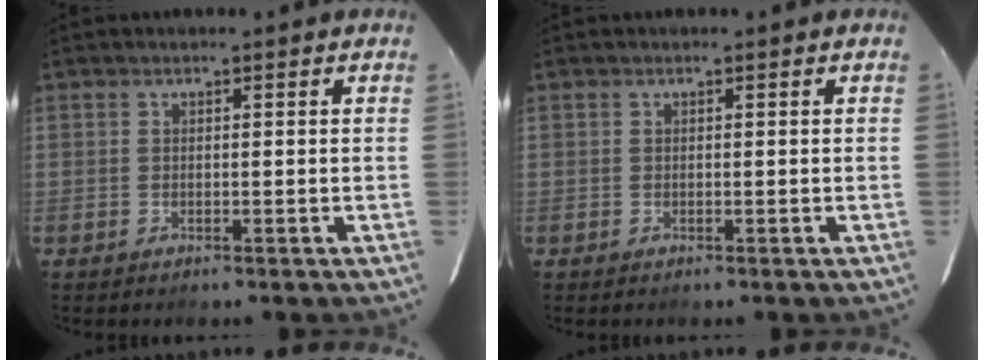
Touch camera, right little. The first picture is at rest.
{"total": 0.0}